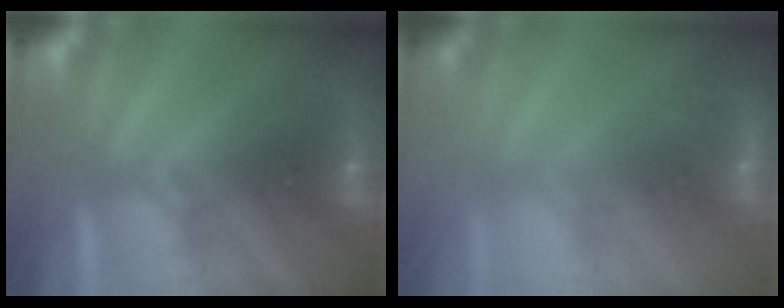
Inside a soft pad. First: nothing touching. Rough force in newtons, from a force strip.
{"total": 2.3}